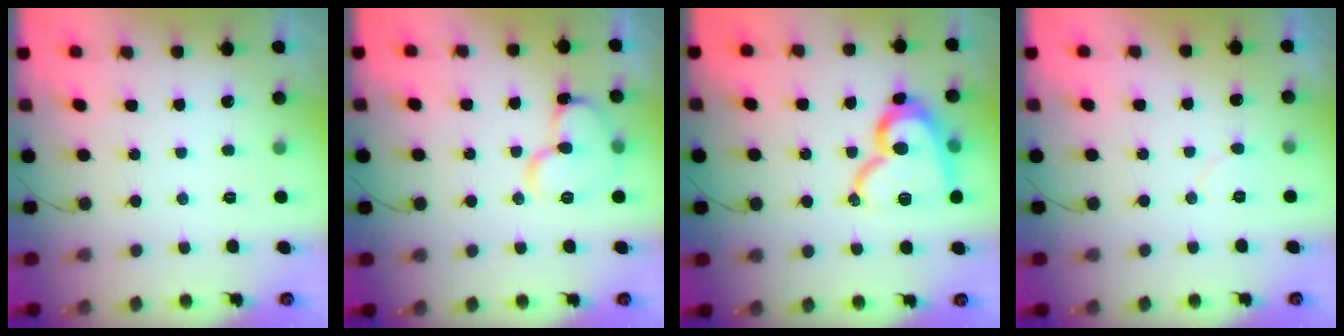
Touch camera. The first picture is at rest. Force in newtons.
{"total": 11.6, "press": 11.5, "slide": 1.6}
{"total": 16.5, "press": 16.5, "slide": 1.4}
{"total": 4.4, "press": 4.4, "slide": 0.4}